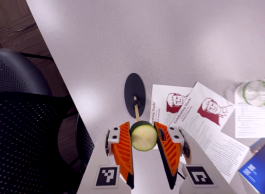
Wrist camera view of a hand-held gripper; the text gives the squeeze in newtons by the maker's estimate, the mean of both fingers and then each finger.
{"total": 10.2, "left": 10.4, "right": 10.0}